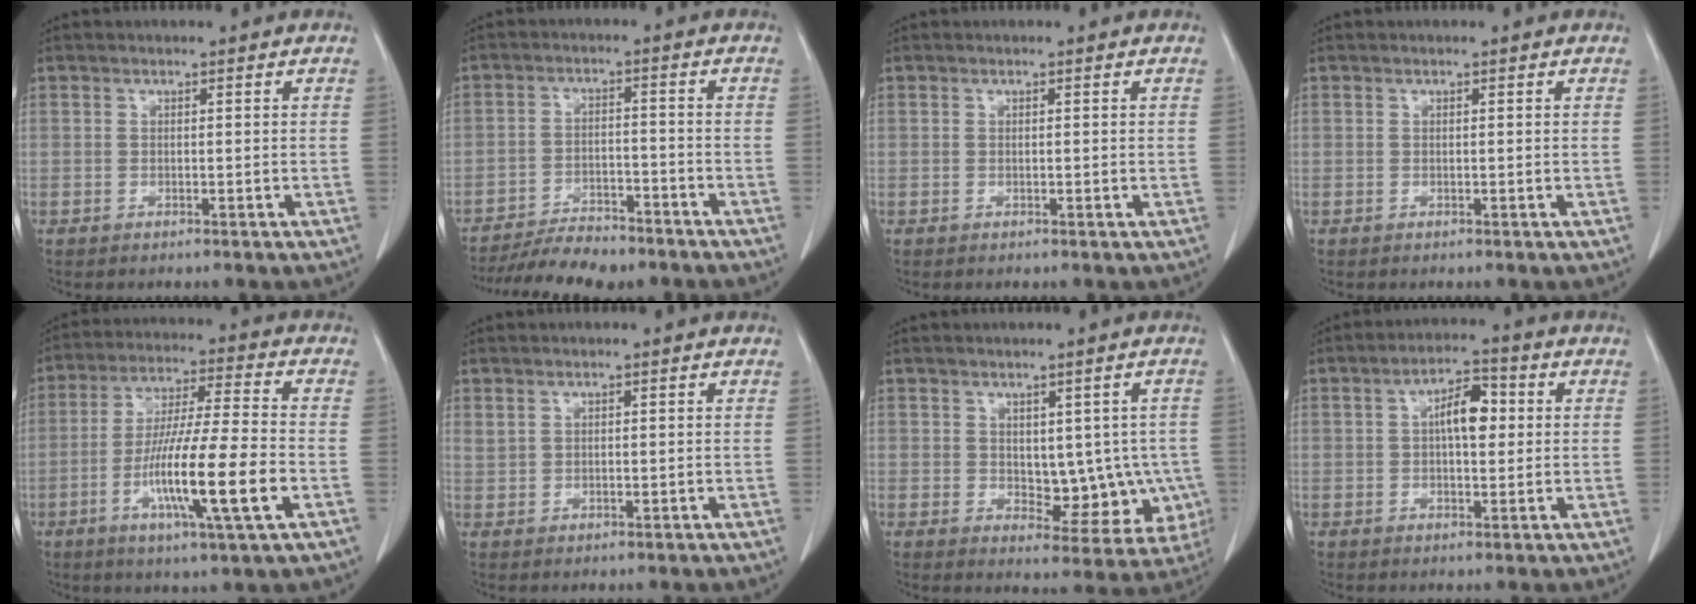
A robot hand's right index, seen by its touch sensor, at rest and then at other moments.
{"total": 9.4, "force": [-8.4, 2.3, 3.6], "torque": [-0.050, -0.010, -0.135]}
{"total": 0.0}
{"total": 0.0}
{"total": 14.9, "force": [-4.6, 0.2, 14.2], "torque": [-0.264, -0.014, -0.084]}
{"total": 1.1, "force": [0.8, 0.5, 0.6], "torque": [-0.015, 0.006, 0.021]}
{"total": 9.0, "force": [-0.5, 5.2, 7.3], "torque": [-0.069, 0.006, 0.012]}
{"total": 6.1, "force": [0.9, 2.5, 5.5], "torque": [-0.095, 0.015, 0.013]}